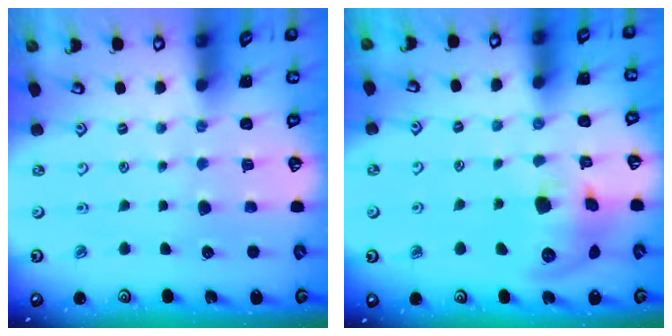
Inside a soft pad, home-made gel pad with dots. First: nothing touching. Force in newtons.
{"total": 11.9, "press": 11.7, "slide": 2.1}